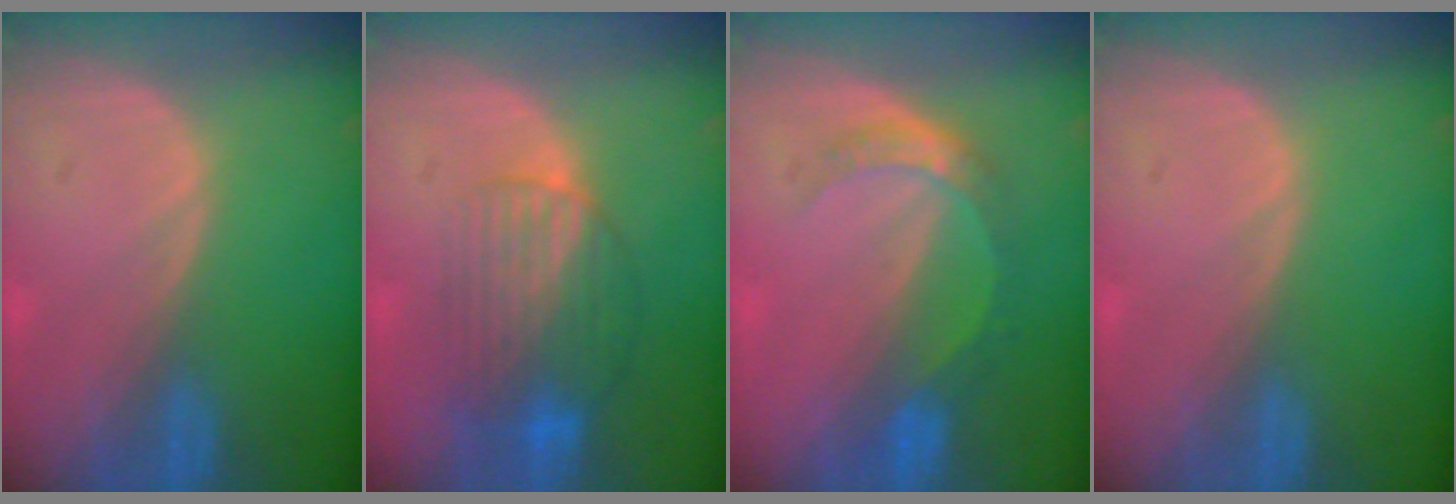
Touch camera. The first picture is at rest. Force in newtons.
{"total": 8.5, "press": 7.2, "slide": 4.5}
{"total": 5.1, "press": 4.6, "slide": 2.3}
{"total": 0.0}